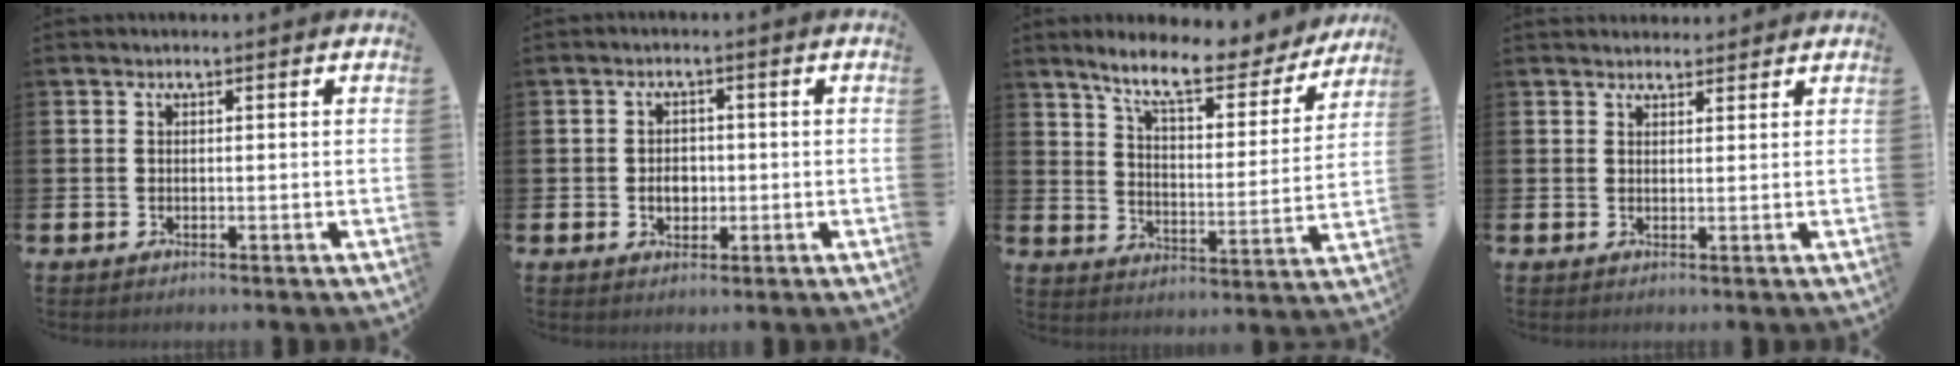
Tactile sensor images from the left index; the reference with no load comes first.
{"total": 2.9, "force": [-0.4, 2.2, 1.9], "torque": [-0.022, -0.001, -0.015]}
{"total": 9.1, "force": [8.0, 2.1, 3.9], "torque": [-0.097, -0.050, 0.135]}
{"total": 2.3, "force": [2.1, 0.7, -0.1], "torque": [0.008, -0.008, 0.038]}